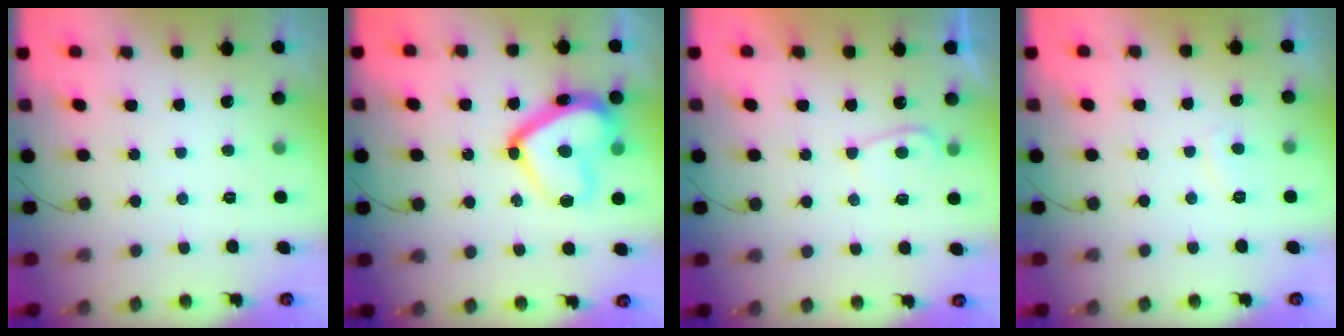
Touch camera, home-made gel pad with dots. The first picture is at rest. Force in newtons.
{"total": 18.2, "press": 18.1, "slide": 1.5}
{"total": 4.6, "press": 4.6, "slide": 0.5}
{"total": 2.6, "press": 2.5, "slide": 0.6}